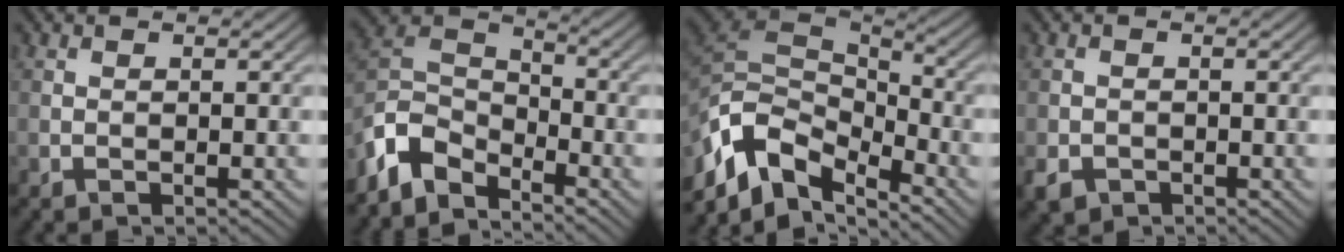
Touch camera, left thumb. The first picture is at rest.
{"total": 6.9, "force": [-5.3, 3.2, 3.2], "torque": [-0.069, -0.001, -0.128]}
{"total": 12.4, "force": [-6.4, 6.4, 8.5], "torque": [-0.192, -0.005, -0.120]}
{"total": 2.3, "force": [-1.3, 1.7, 0.9], "torque": [-0.021, -0.009, -0.031]}